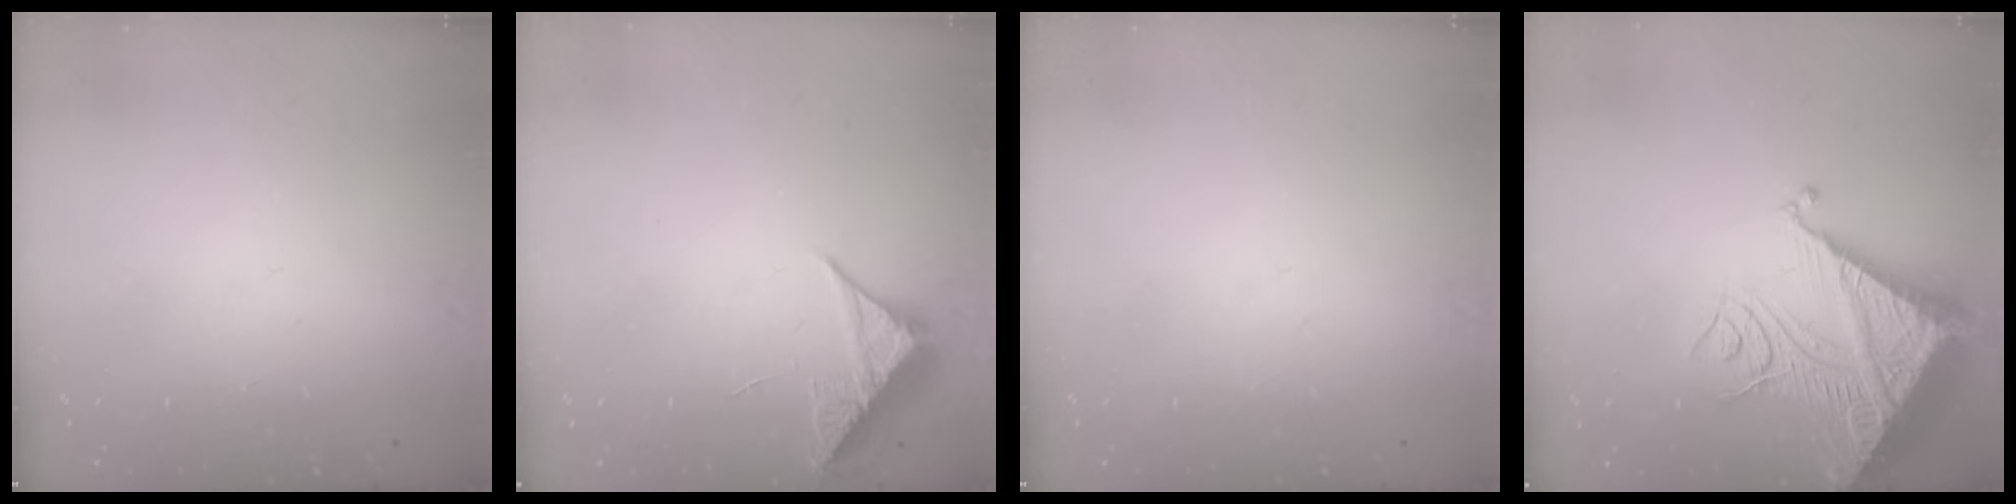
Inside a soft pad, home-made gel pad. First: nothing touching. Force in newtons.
{"total": 7.7, "press": 7.7, "slide": 0.4}
{"total": 0.0}
{"total": 17.4, "press": 17.3, "slide": 2.1}